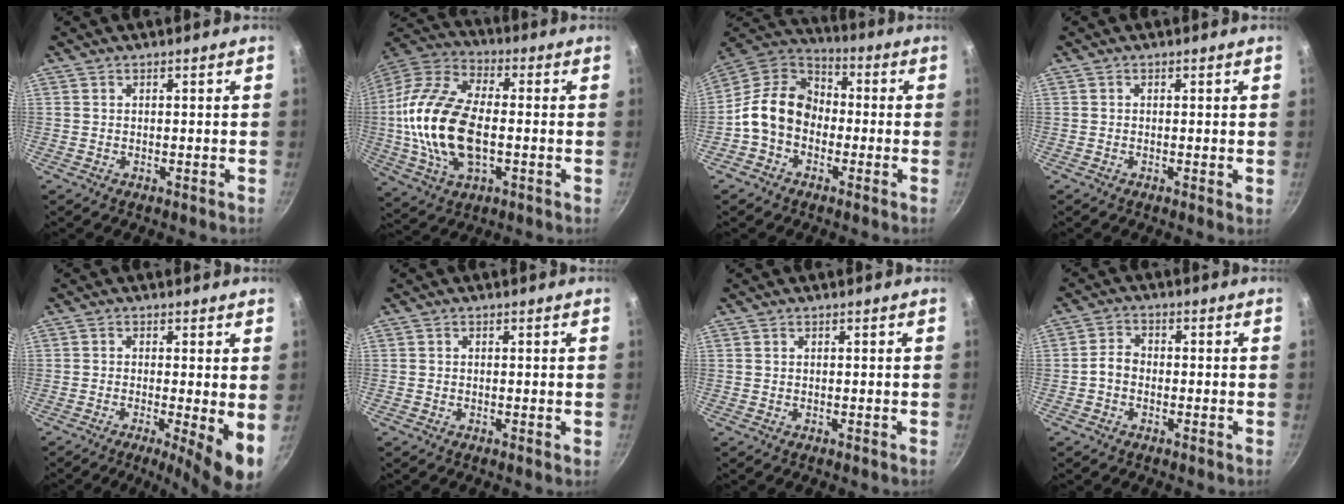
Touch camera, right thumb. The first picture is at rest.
{"total": 20.7, "force": [-1.5, 11.3, 17.2], "torque": [-0.343, 0.027, -0.038]}
{"total": 13.1, "force": [-2.2, 10.3, 7.9], "torque": [-0.098, 0.042, -0.063]}
{"total": 0.8, "force": [0.0, 0.2, 0.7], "torque": [-0.011, -0.001, -0.003]}
{"total": 7.7, "force": [-1.2, 1.3, 7.5], "torque": [-0.108, -0.011, -0.019]}
{"total": 0.0}
{"total": 0.0}
{"total": 3.1, "force": [-1.1, 2.3, 1.7], "torque": [-0.029, 0.021, -0.029]}